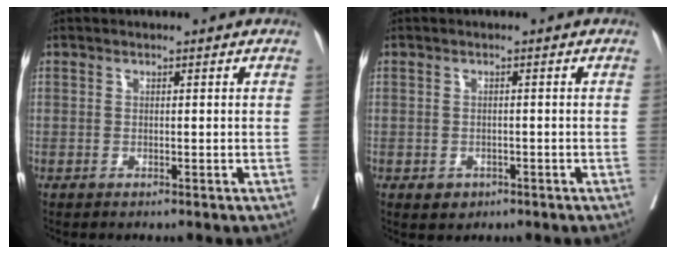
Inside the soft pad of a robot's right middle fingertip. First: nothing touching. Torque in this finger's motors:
{"motor_torque": [0.14, -0.12, -0.05, 0.00]}